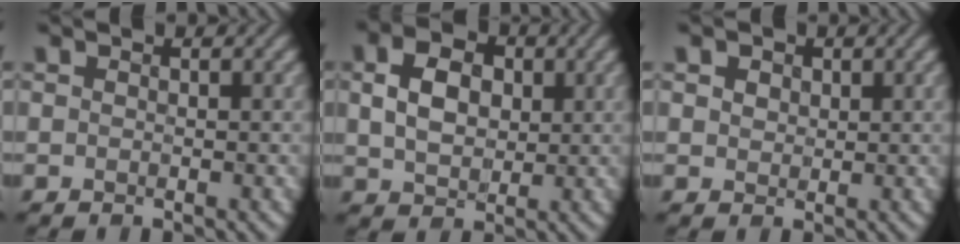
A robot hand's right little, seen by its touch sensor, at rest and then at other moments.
{"total": 4.4, "force": [0.4, 3.3, 3.0], "torque": [-0.069, 0.003, 0.012]}
{"total": 2.3, "force": [1.0, 1.8, 1.0], "torque": [-0.039, 0.008, 0.023]}